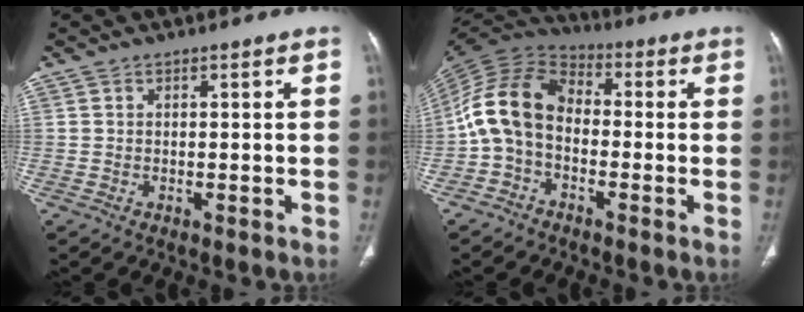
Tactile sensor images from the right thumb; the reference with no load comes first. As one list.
[{"total": 12.0, "force": [-1.9, 8.4, 8.4], "torque": [-0.157, 0.042, -0.053]}]